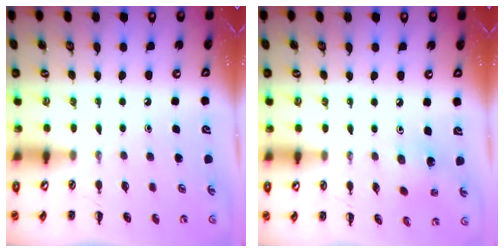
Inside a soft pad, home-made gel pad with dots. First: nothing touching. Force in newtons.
{"total": 1.4, "press": 1.3, "slide": 0.6}